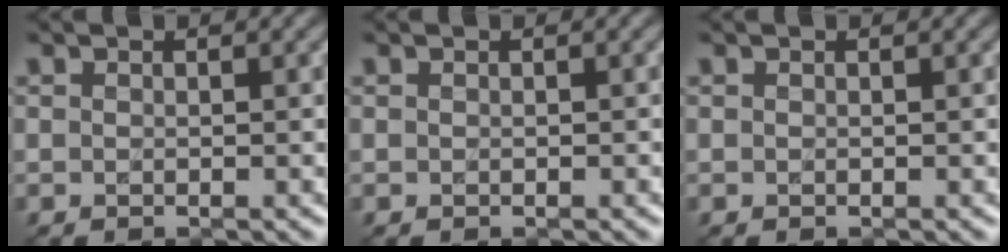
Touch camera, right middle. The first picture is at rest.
{"total": 0.0}
{"total": 0.0}